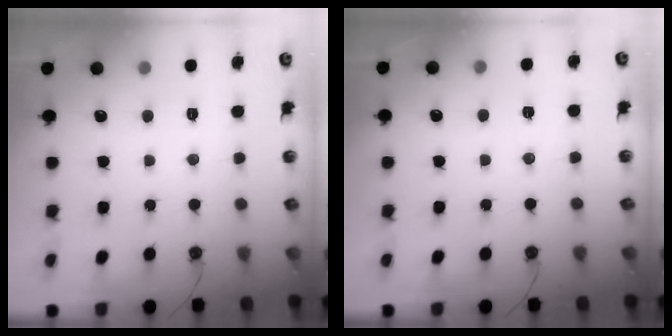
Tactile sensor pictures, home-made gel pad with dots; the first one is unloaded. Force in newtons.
{"total": 2.6, "press": 1.7, "slide": 1.9}